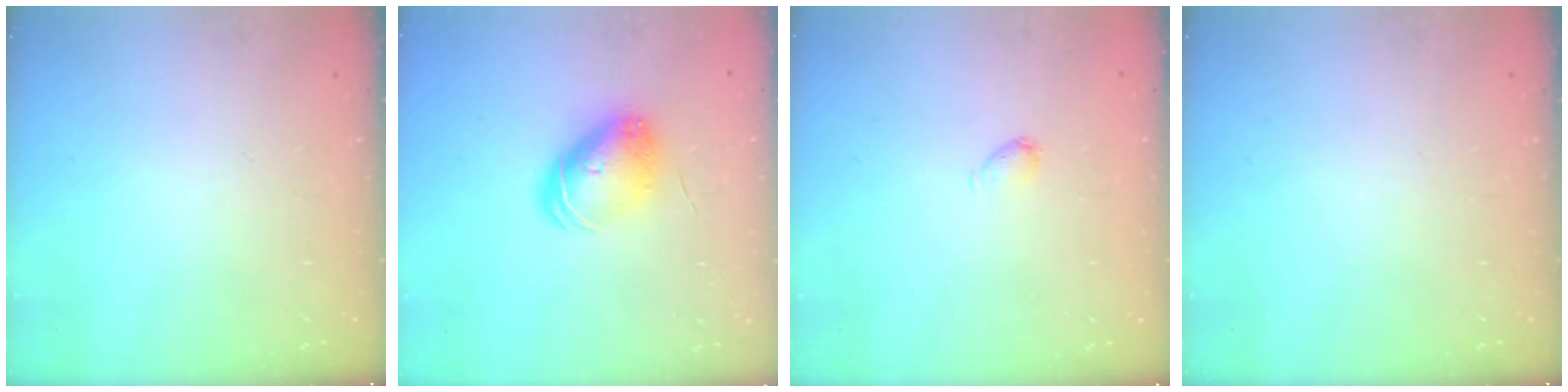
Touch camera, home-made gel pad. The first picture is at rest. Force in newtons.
{"total": 9.0, "press": 9.0, "slide": 0.3}
{"total": 3.1, "press": 3.1, "slide": 0.6}
{"total": 0.0}